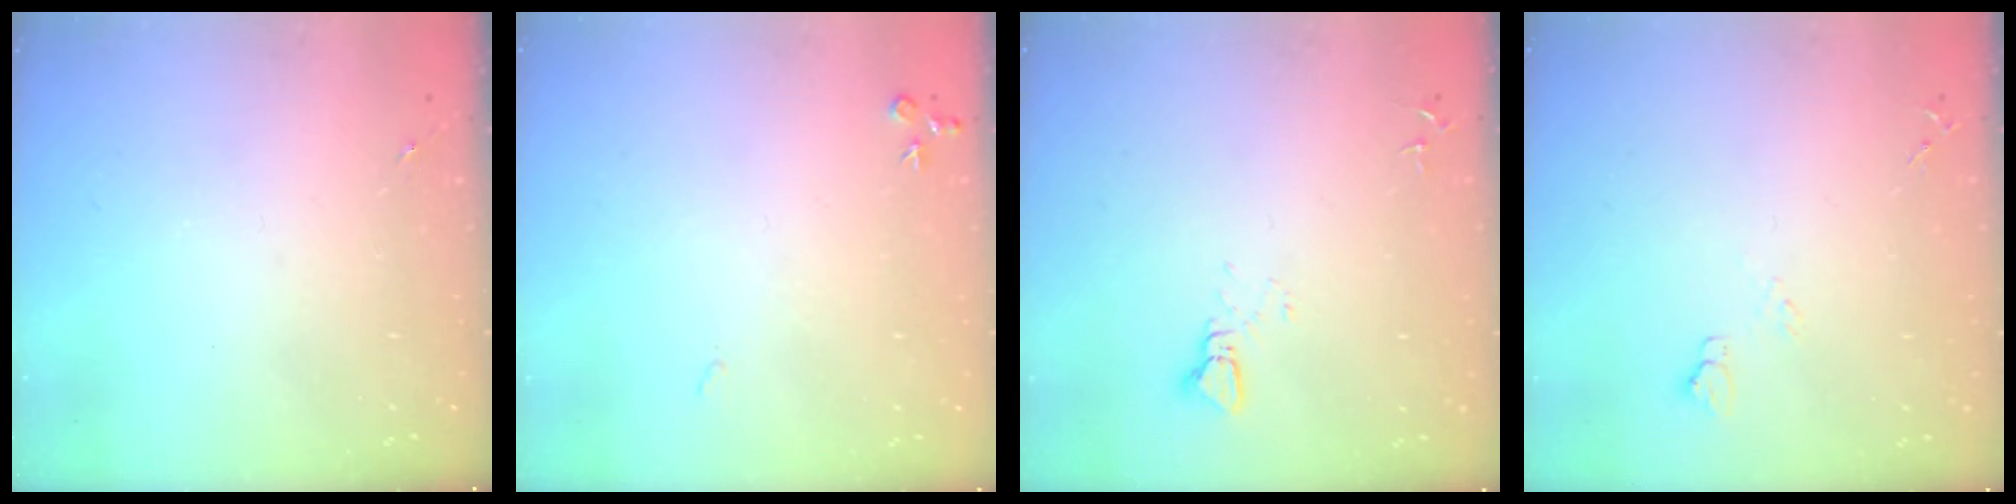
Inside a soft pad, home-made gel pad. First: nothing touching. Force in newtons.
{"total": 5.2, "press": 5.2, "slide": 0.7}
{"total": 2.2, "press": 2.2, "slide": 0.1}
{"total": 5.8, "press": 5.8, "slide": 0.8}